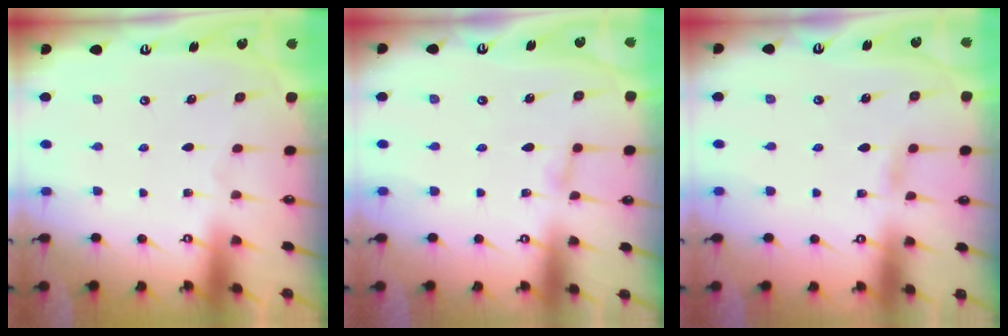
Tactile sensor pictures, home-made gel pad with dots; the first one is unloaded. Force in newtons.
{"total": 2.8, "press": 2.8, "slide": 0.3}
{"total": 2.4, "press": 2.3, "slide": 0.3}